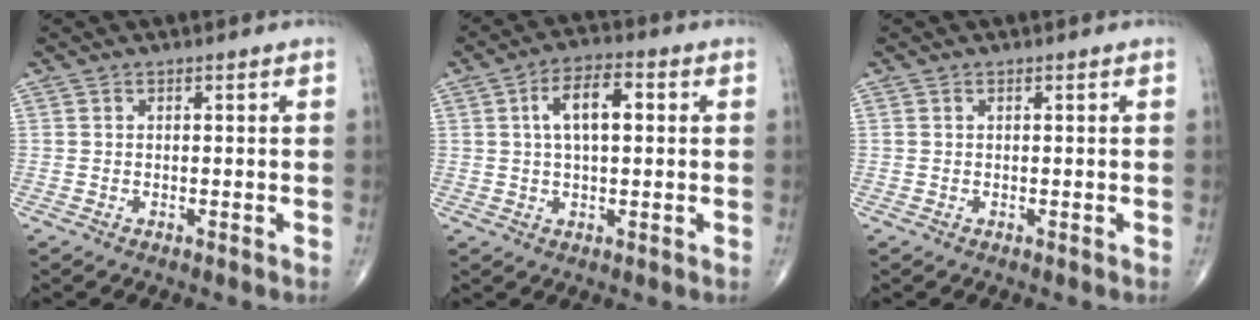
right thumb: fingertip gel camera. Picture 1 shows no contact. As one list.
[{"total": 8.3, "force": [1.7, 3.8, 7.1], "torque": [-0.119, 0.014, 0.024]}, {"total": 0.0}]